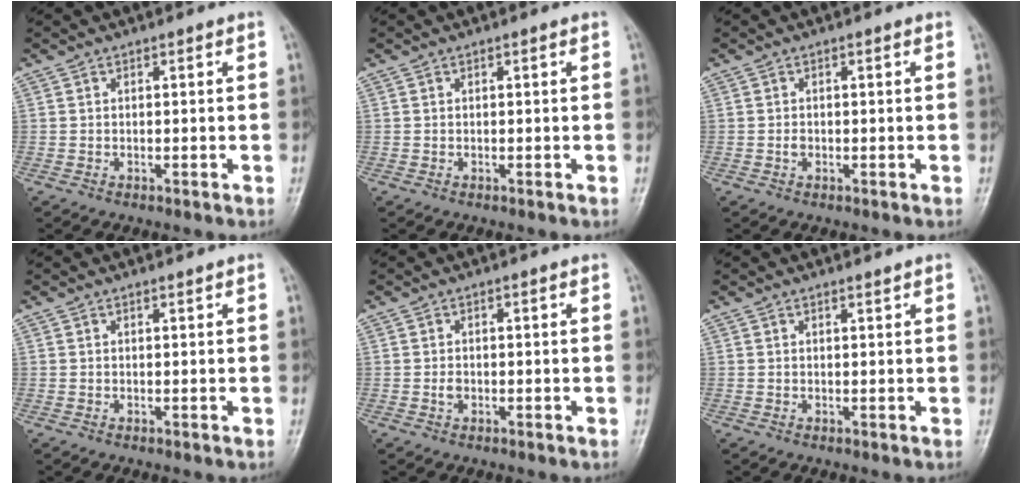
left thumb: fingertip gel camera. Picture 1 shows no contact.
{"total": 0.0}
{"total": 0.9, "force": [-0.2, 0.6, 0.6], "torque": [-0.006, 0.001, -0.003]}
{"total": 0.0}
{"total": 1.2, "force": [-0.2, 0.9, 0.8], "torque": [-0.010, 0.001, -0.004]}
{"total": 0.5, "force": [0.5, -0.1, 0.2], "torque": [-0.006, -0.005, 0.010]}